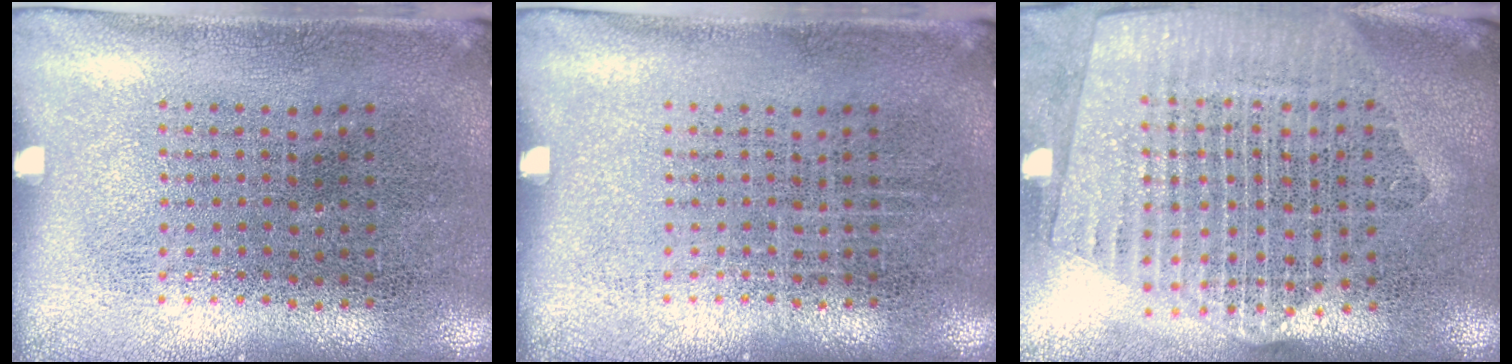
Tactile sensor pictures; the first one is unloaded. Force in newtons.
{"total": 0.0}
{"total": 2.3, "press": 2.1, "slide": 1.1}